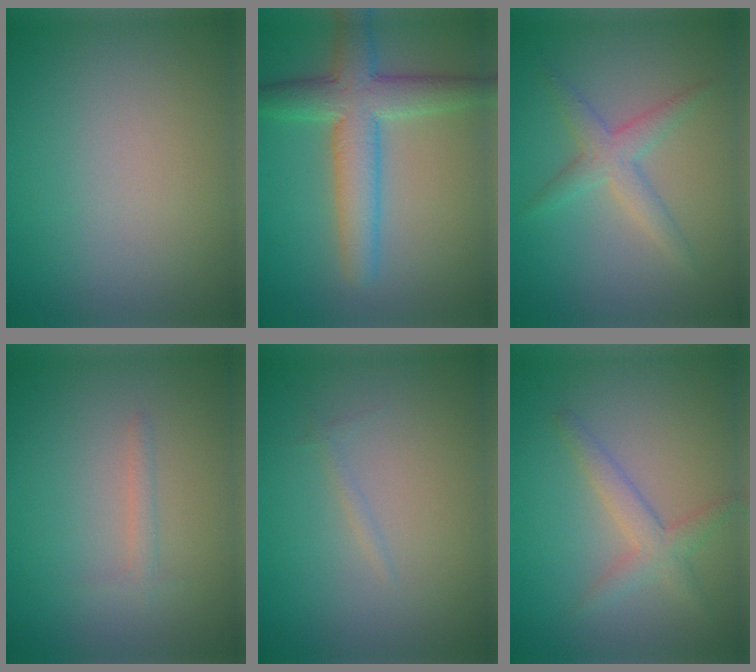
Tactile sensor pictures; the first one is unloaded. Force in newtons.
{"total": 5.9, "press": 5.9, "slide": 0.3}
{"total": 2.5, "press": 2.5, "slide": 0.1}
{"total": 0.9, "press": 0.9, "slide": 0.0}
{"total": 0.5, "press": 0.5, "slide": 0.0}
{"total": 2.4, "press": 2.4, "slide": 0.2}